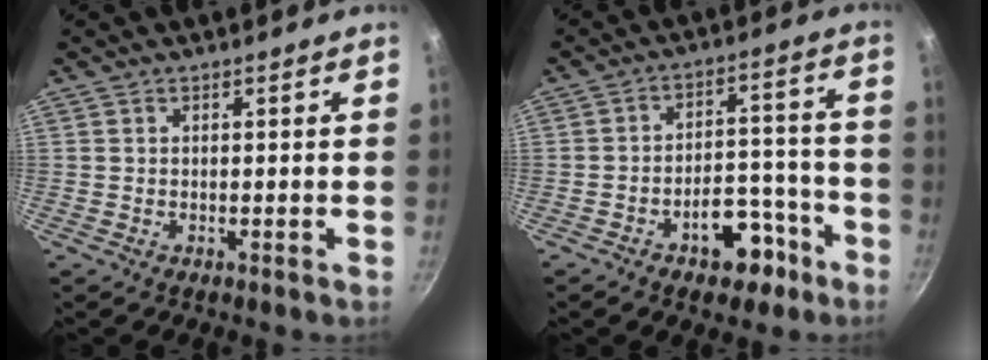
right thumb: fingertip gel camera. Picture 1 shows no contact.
{"total": 10.6, "force": [-6.0, 6.0, 6.3], "torque": [-0.050, 0.062, -0.075]}